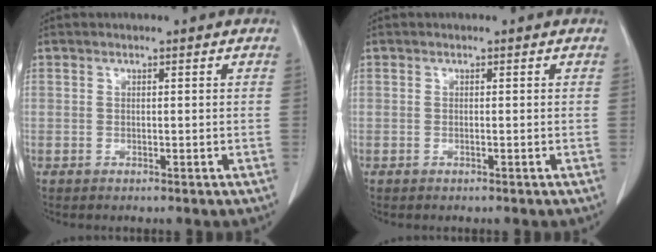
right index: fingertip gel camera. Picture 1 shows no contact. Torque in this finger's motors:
{"motor_torque": [0.16, 0.00, 0.03, 0.01]}